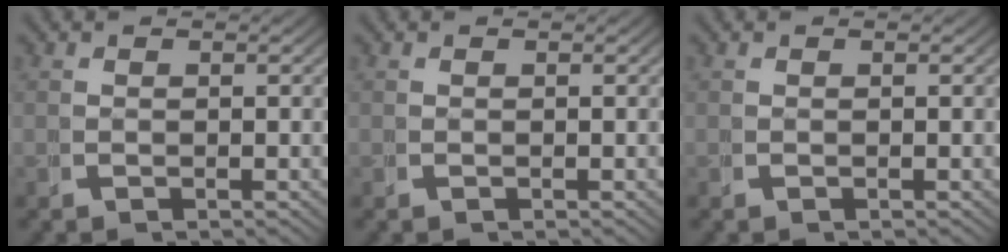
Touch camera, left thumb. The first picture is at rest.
{"total": 0.0}
{"total": 0.0}